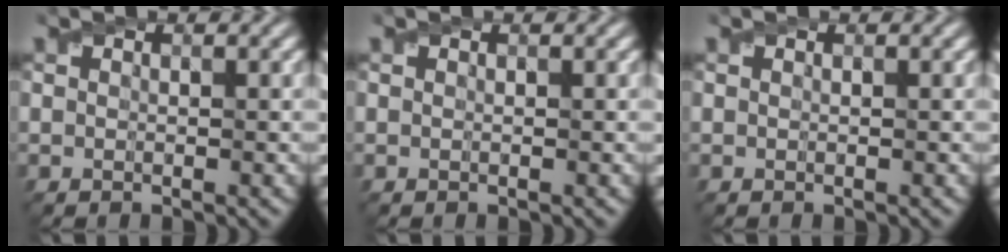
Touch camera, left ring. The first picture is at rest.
{"total": 0.0}
{"total": 0.0}